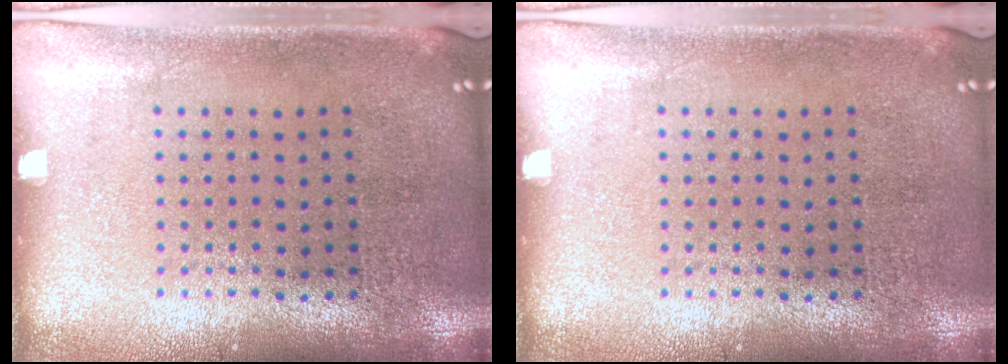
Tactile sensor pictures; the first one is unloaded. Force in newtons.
{"total": 0.0}